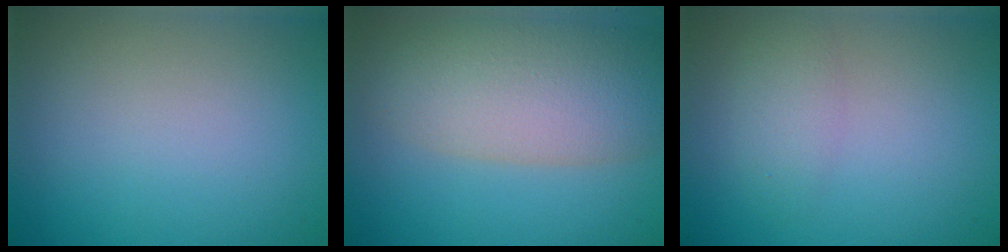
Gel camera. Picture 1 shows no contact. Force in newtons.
{"total": 8.1, "press": 8.1, "slide": 0.8}
{"total": 1.9, "press": 1.9, "slide": 0.1}